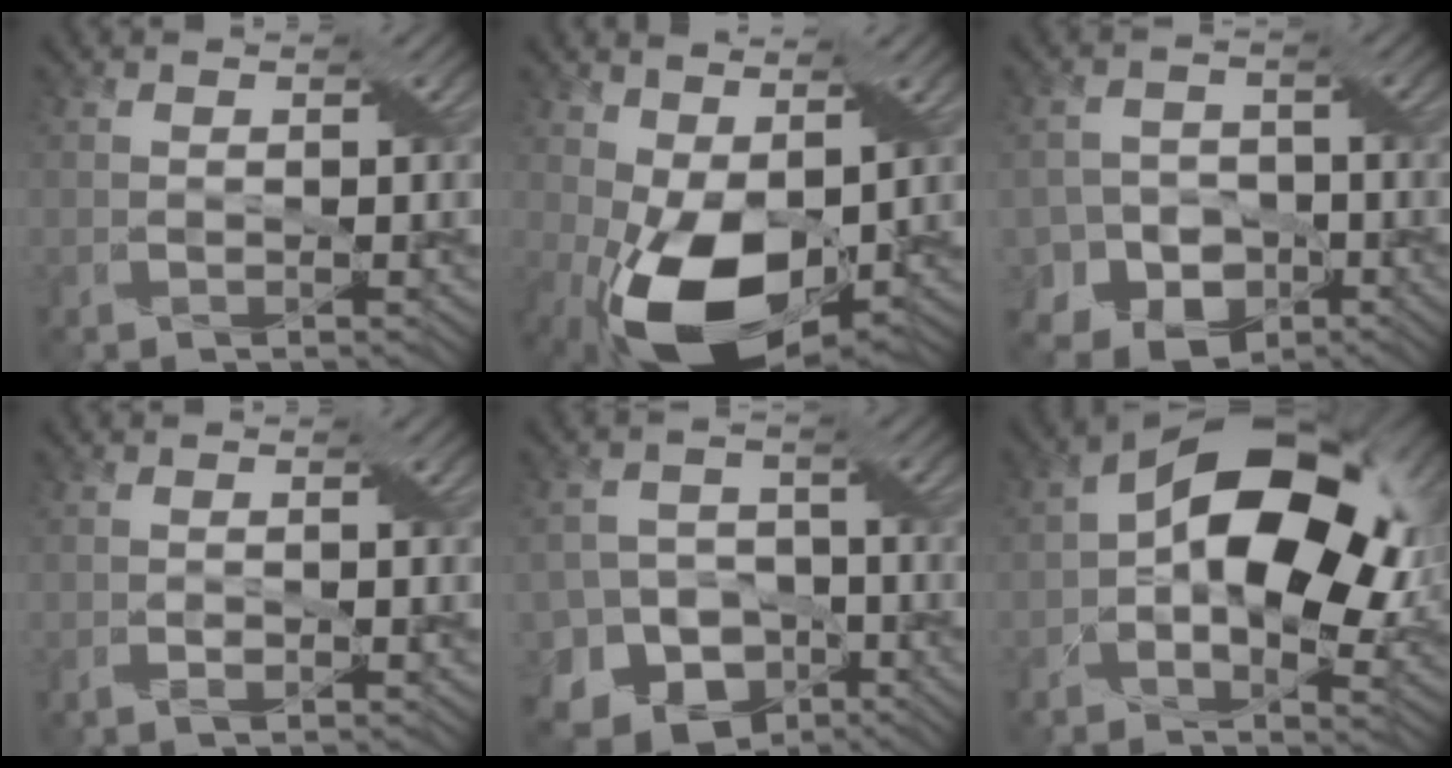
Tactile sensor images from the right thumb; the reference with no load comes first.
{"total": 13.1, "force": [-1.7, 7.3, 10.7], "torque": [-0.216, -0.017, -0.026]}
{"total": 8.0, "force": [-4.2, 6.3, 2.7], "torque": [-0.042, -0.015, -0.082]}
{"total": 1.1, "force": [-0.4, 0.3, 0.9], "torque": [-0.019, 0.000, -0.008]}
{"total": 13.0, "force": [-7.7, 9.6, 4.3], "torque": [-0.086, -0.035, -0.130]}
{"total": 16.3, "force": [1.9, 9.8, 12.9], "torque": [-0.198, 0.006, 0.027]}